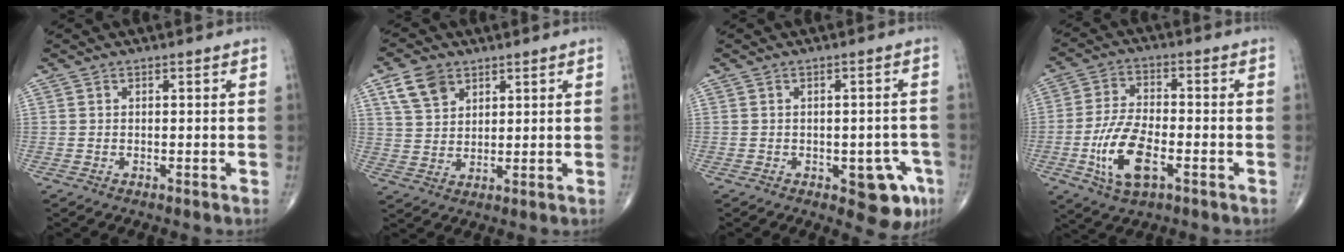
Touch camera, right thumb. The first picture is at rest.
{"total": 6.9, "force": [3.8, 4.6, 3.4], "torque": [-0.050, -0.012, 0.076]}
{"total": 6.7, "force": [-3.3, 3.1, 4.9], "torque": [-0.030, 0.019, -0.038]}
{"total": 11.5, "force": [-3.9, 5.2, 9.5], "torque": [-0.190, 0.012, -0.073]}